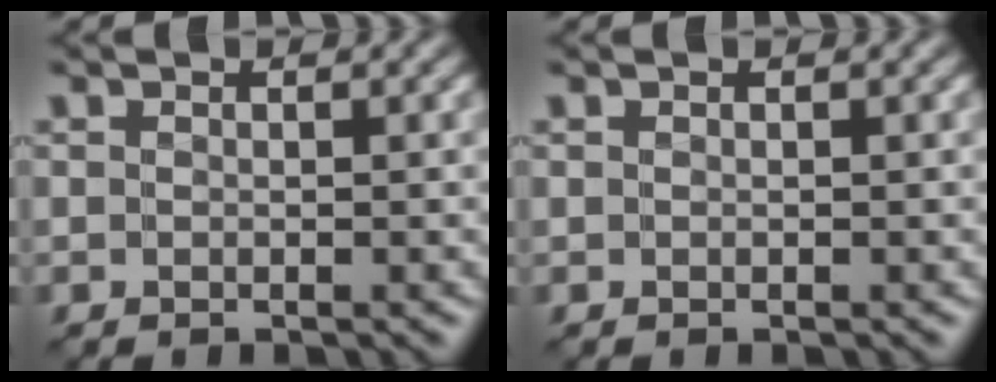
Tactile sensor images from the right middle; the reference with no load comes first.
{"total": 0.0}